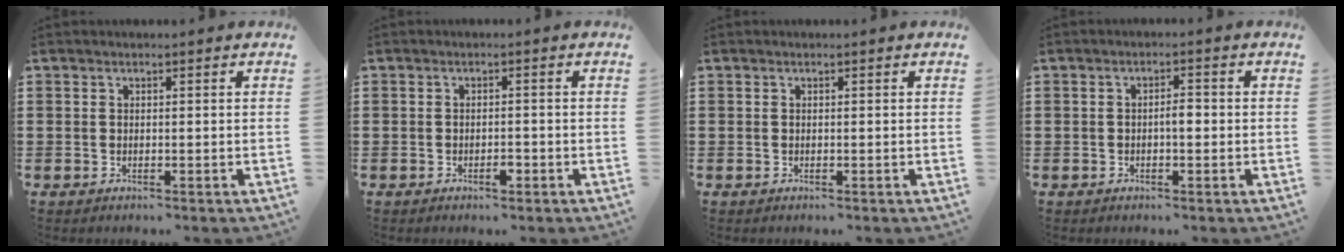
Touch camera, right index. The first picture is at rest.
{"total": 1.8, "force": [-0.9, 0.6, 1.4], "torque": [-0.027, 0.000, -0.016]}
{"total": 0.0}
{"total": 2.1, "force": [-0.4, 0.7, 1.9], "torque": [-0.036, 0.003, -0.008]}